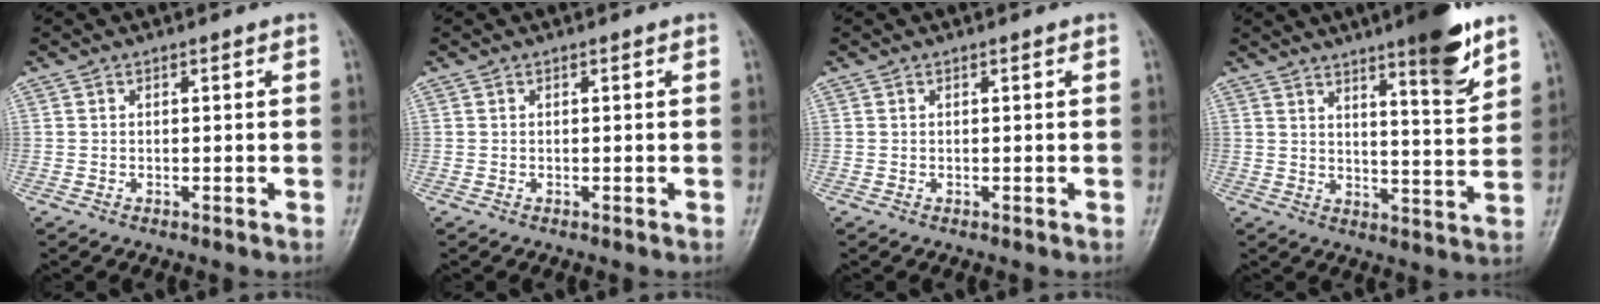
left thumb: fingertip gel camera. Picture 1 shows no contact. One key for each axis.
{"total": 0.0}
{"total": 0.0}
{"total": 11.2, "fx": 7.3, "fy": 1.8, "fz": 8.3, "tx": -0.104, "ty": -0.049, "tz": 0.106}